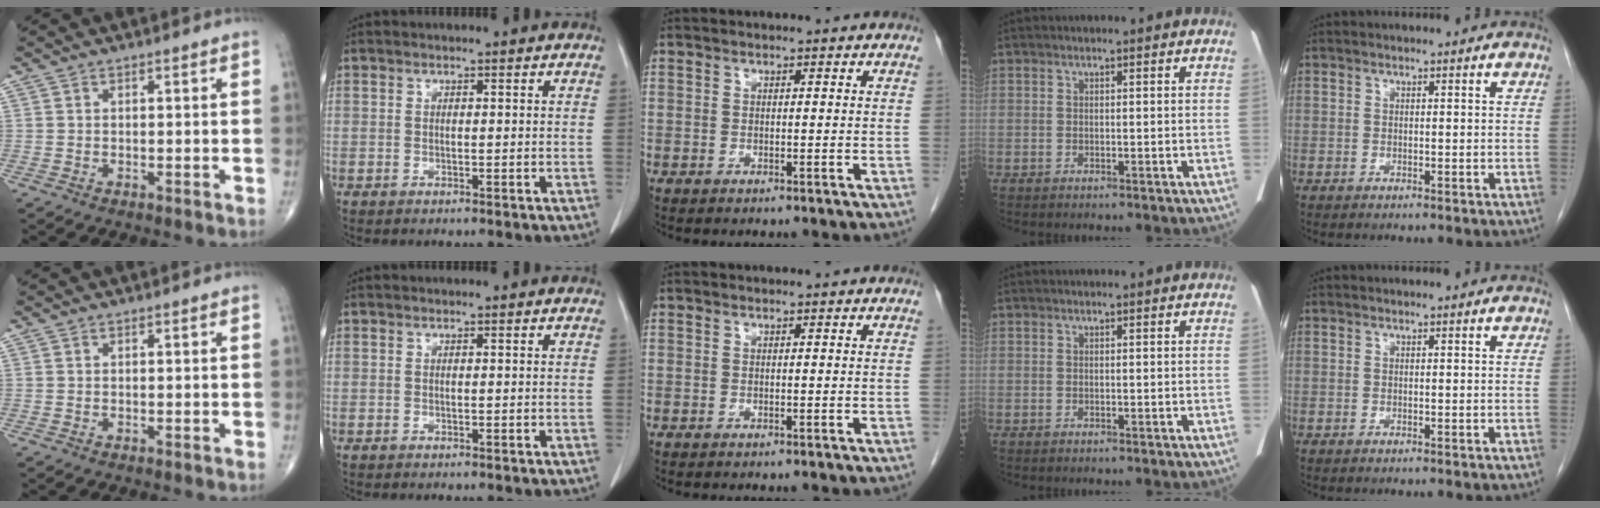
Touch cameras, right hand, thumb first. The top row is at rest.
{}